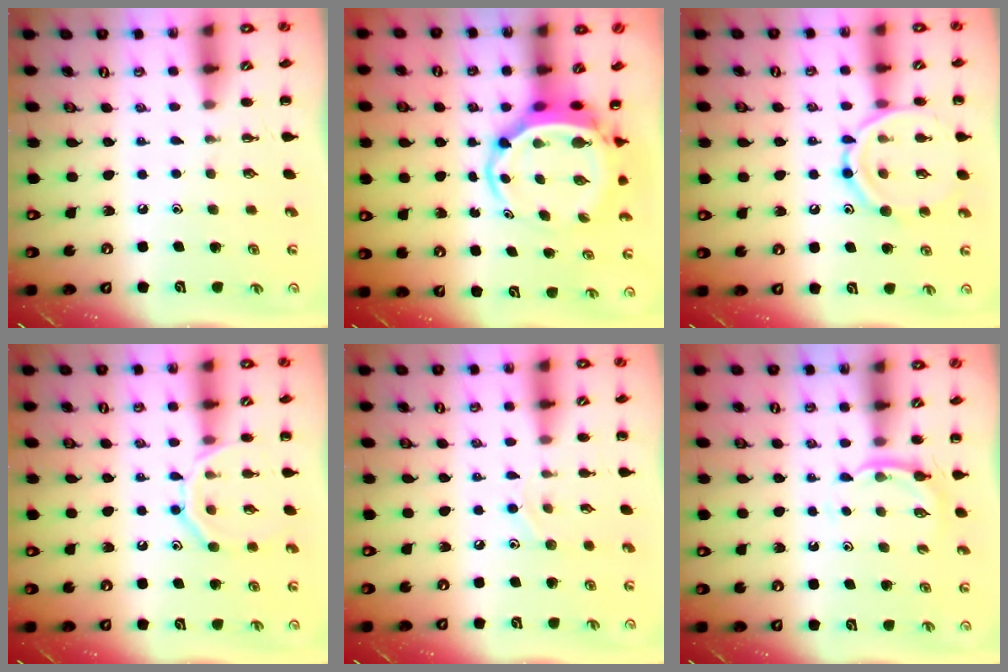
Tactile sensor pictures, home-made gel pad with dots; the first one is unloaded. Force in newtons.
{"total": 6.4, "press": 6.2, "slide": 1.8}
{"total": 12.7, "press": 12.7, "slide": 1.0}
{"total": 11.4, "press": 11.3, "slide": 1.3}
{"total": 6.5, "press": 6.3, "slide": 1.8}
{"total": 3.9, "press": 3.7, "slide": 1.1}